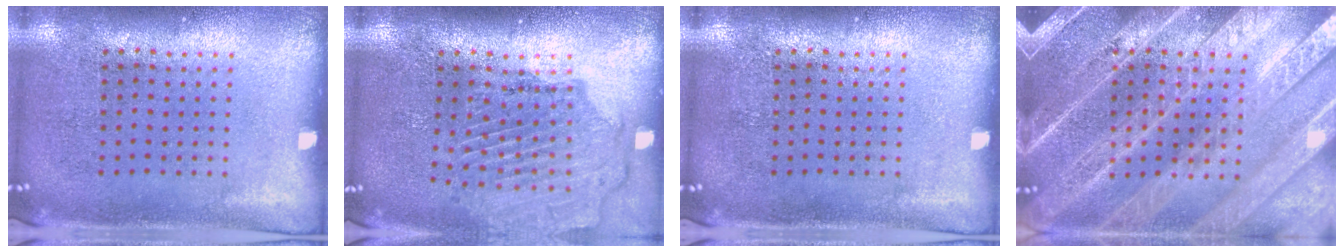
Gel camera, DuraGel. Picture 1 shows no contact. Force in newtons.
{"total": 1.6, "press": 1.6, "slide": 0.2}
{"total": 0.0}
{"total": 5.4, "press": 5.3, "slide": 0.7}